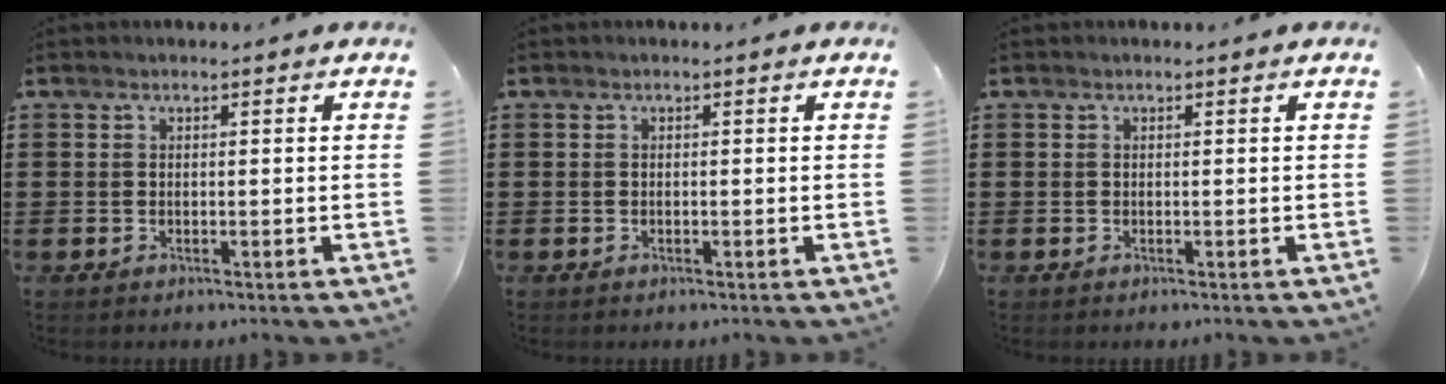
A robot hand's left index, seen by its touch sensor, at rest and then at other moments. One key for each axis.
{"total": 0.0}
{"total": 0.0}